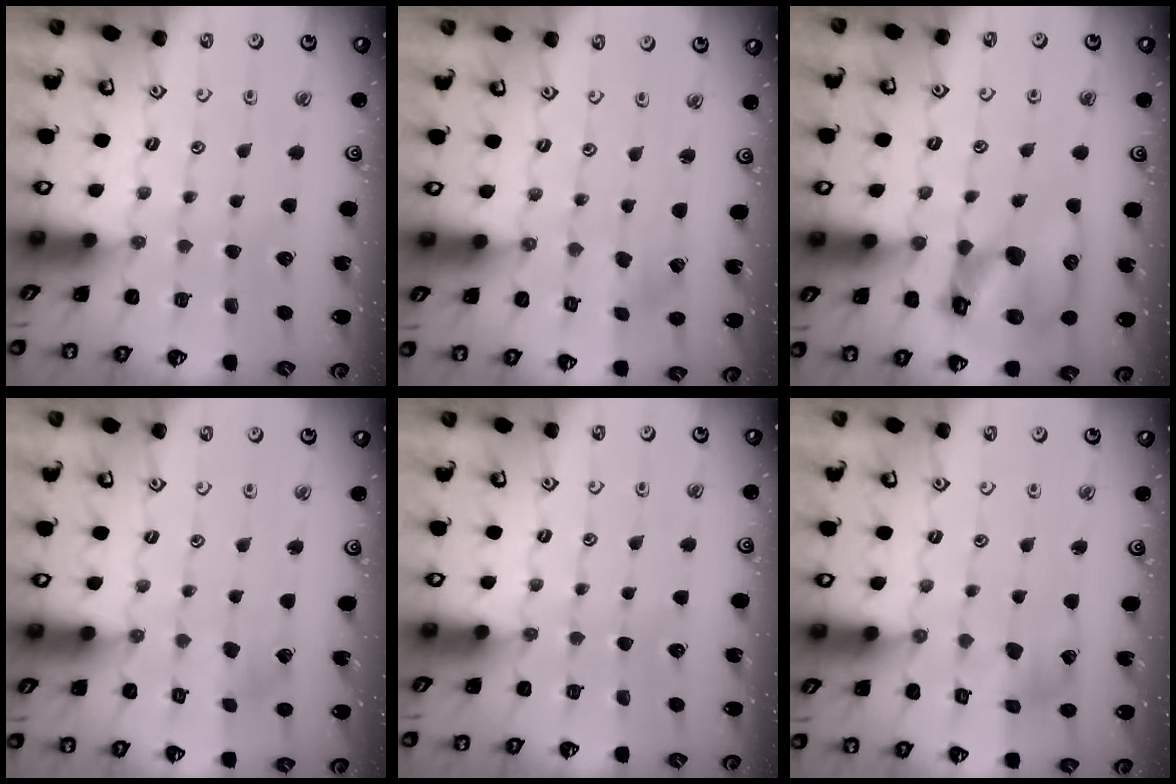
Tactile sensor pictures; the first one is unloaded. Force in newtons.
{"total": 0.5, "press": 0.5, "slide": 0.1}
{"total": 17.7, "press": 17.5, "slide": 2.7}
{"total": 3.1, "press": 3.1, "slide": 0.4}
{"total": 0.0}
{"total": 4.3, "press": 4.3, "slide": 0.4}